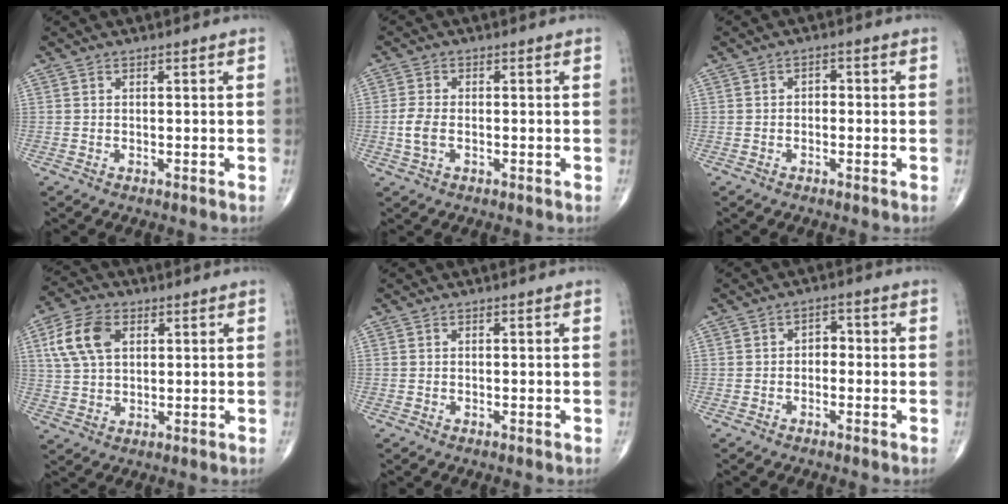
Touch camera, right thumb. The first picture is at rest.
{"total": 3.6, "force": [-0.7, 2.0, 2.9], "torque": [-0.067, 0.006, -0.015]}
{"total": 1.6, "force": [-0.3, 1.2, 1.0], "torque": [-0.003, 0.006, -0.011]}
{"total": 9.9, "force": [3.2, 6.3, 7.0], "torque": [-0.131, 0.004, 0.059]}
{"total": 0.0}
{"total": 2.7, "force": [-0.4, 2.0, 1.8], "torque": [-0.007, 0.014, -0.017]}